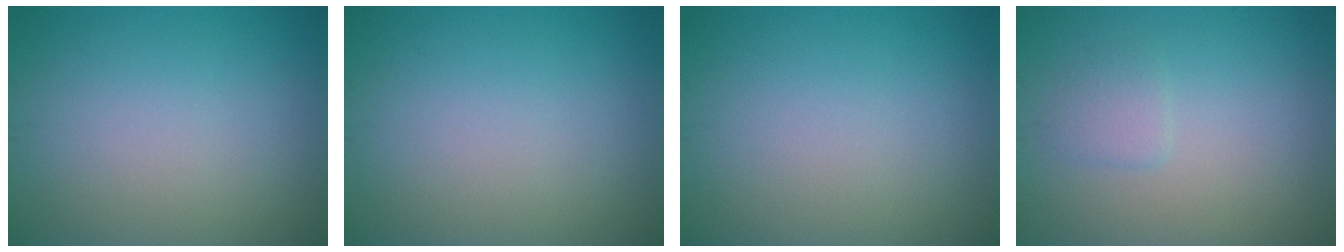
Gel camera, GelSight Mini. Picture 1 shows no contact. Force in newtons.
{"total": 0.0}
{"total": 0.0}
{"total": 1.4, "press": 1.3, "slide": 0.3}